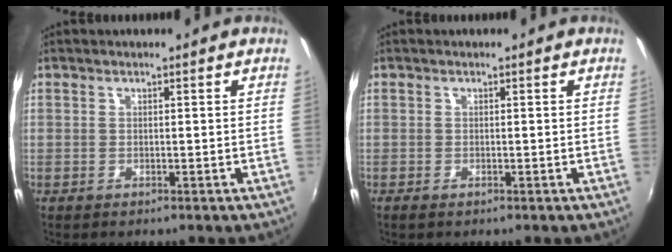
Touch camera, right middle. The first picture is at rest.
{"total": 0.8, "force": [-0.6, 0.3, 0.4], "torque": [-0.010, -0.004, -0.011]}